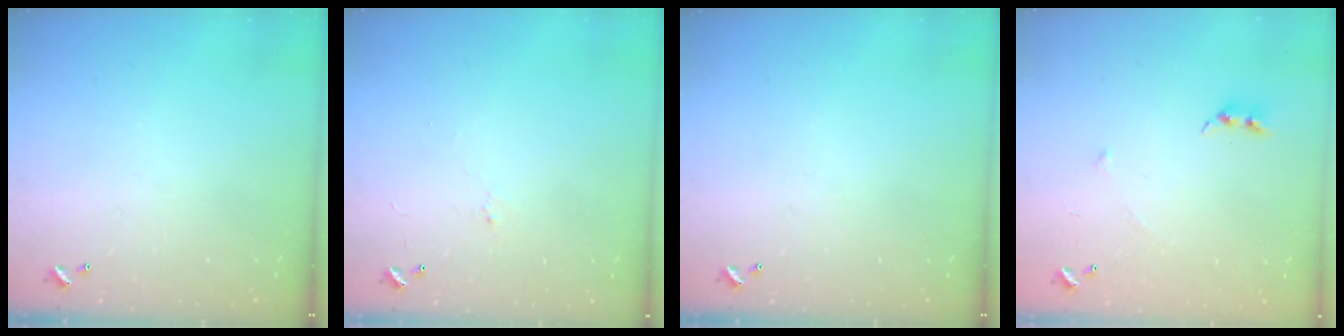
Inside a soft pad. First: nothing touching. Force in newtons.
{"total": 0.7, "press": 0.4, "slide": 0.6}
{"total": 0.0}
{"total": 4.8, "press": 4.7, "slide": 0.8}